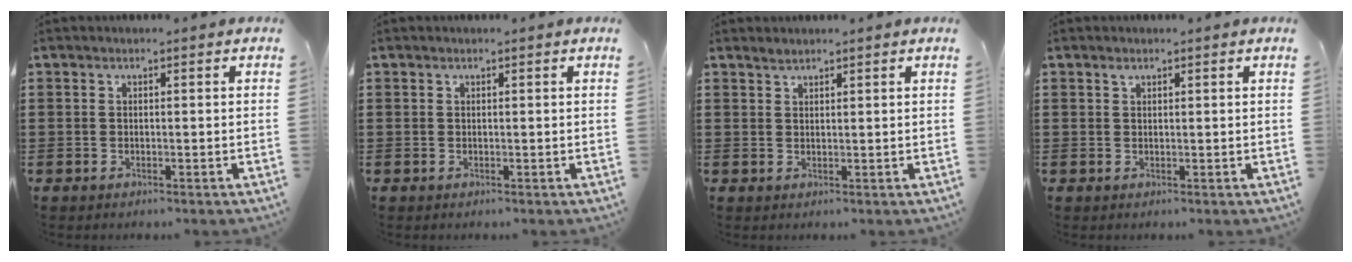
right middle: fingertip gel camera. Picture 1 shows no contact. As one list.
[{"total": 0.0}, {"total": 1.3, "force": [1.2, 0.1, 0.2], "torque": [-0.005, 0.000, 0.024]}, {"total": 0.8, "force": [0.6, 0.3, 0.4], "torque": [-0.010, 0.002, 0.012]}]